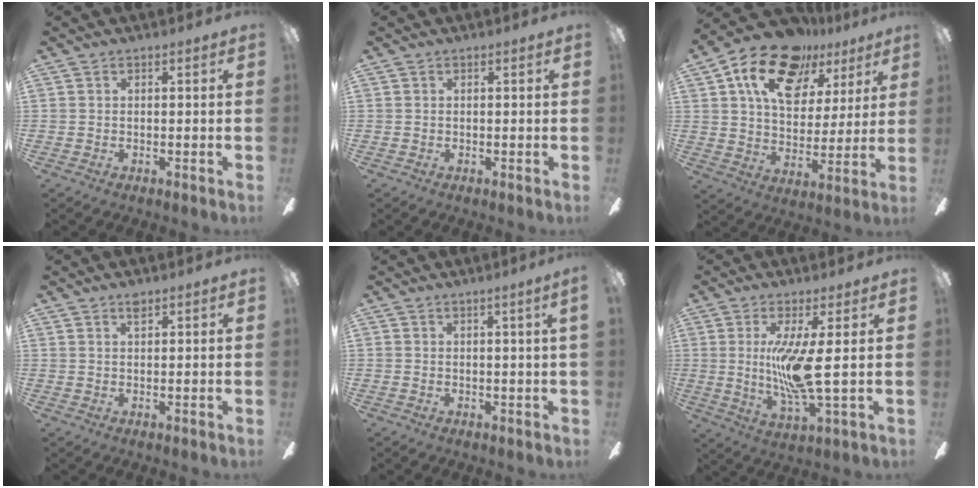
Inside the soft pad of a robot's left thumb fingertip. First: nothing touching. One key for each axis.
{"total": 0.0}
{"total": 17.9, "fx": 11.1, "fy": 10.3, "fz": 9.5, "tx": -0.169, "ty": -0.047, "tz": 0.199}
{"total": 1.6, "fx": 1.3, "fy": 0.5, "fz": 0.9, "tx": -0.013, "ty": -0.002, "tz": 0.021}
{"total": 1.5, "fx": 0.7, "fy": -0.4, "fz": 1.3, "tx": -0.016, "ty": -0.008, "tz": 0.009}
{"total": 11.5, "fx": 1.3, "fy": 1.4, "fz": 11.4, "tx": -0.231, "ty": -0.019, "tz": 0.018}